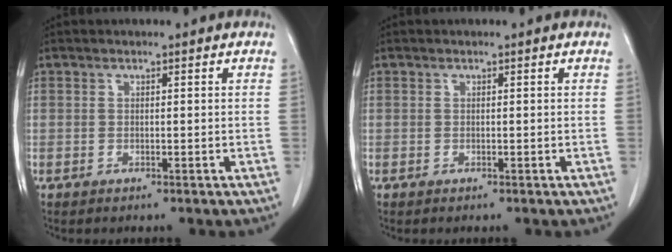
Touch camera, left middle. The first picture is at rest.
{"total": 0.0}